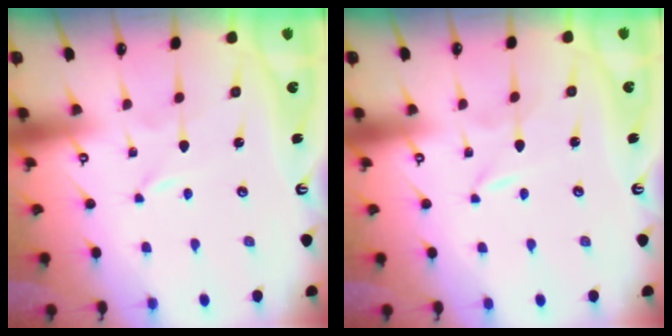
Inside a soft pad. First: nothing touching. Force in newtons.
{"total": 0.0}